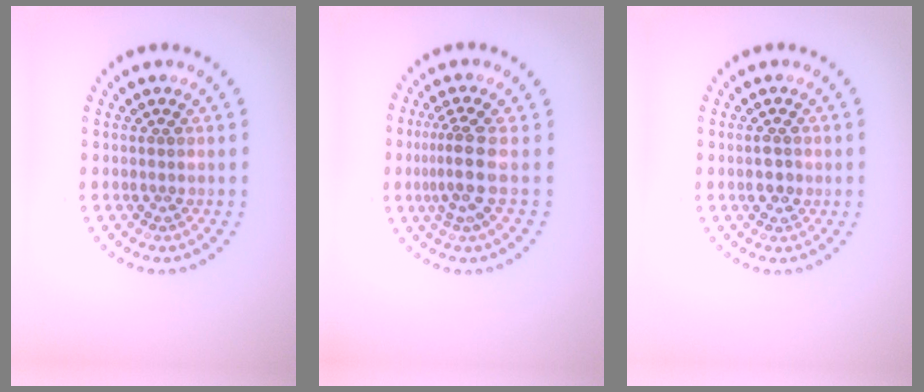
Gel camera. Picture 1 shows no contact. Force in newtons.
{"total": 2.9, "press": 2.0, "slide": 2.1}
{"total": 1.4, "press": 1.3, "slide": 0.1}